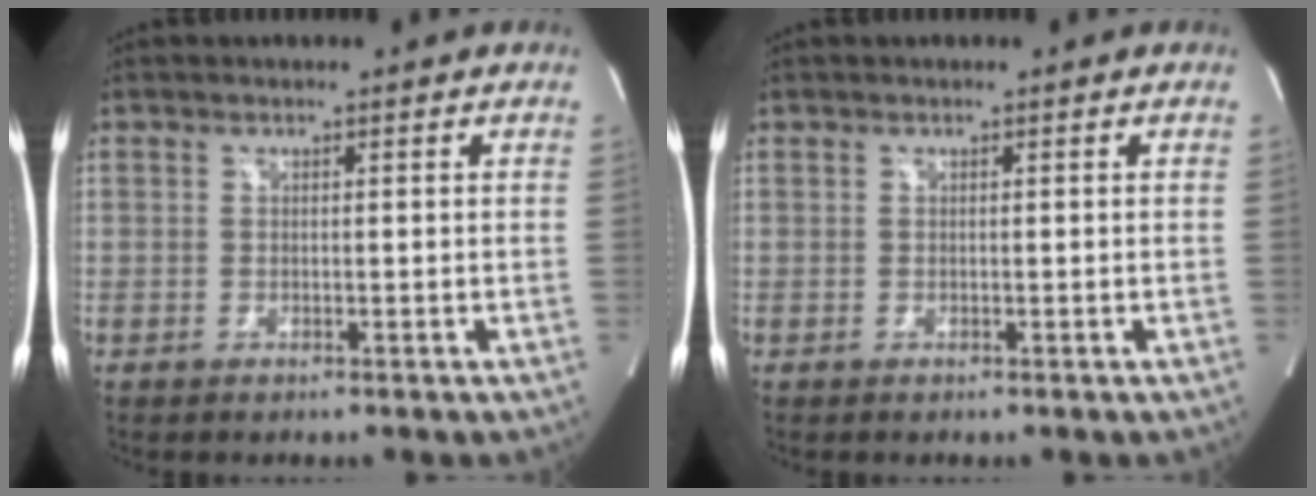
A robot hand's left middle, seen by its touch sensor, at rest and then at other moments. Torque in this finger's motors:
{"motor_torque": [0.37, -0.36, -0.04, 0.01]}